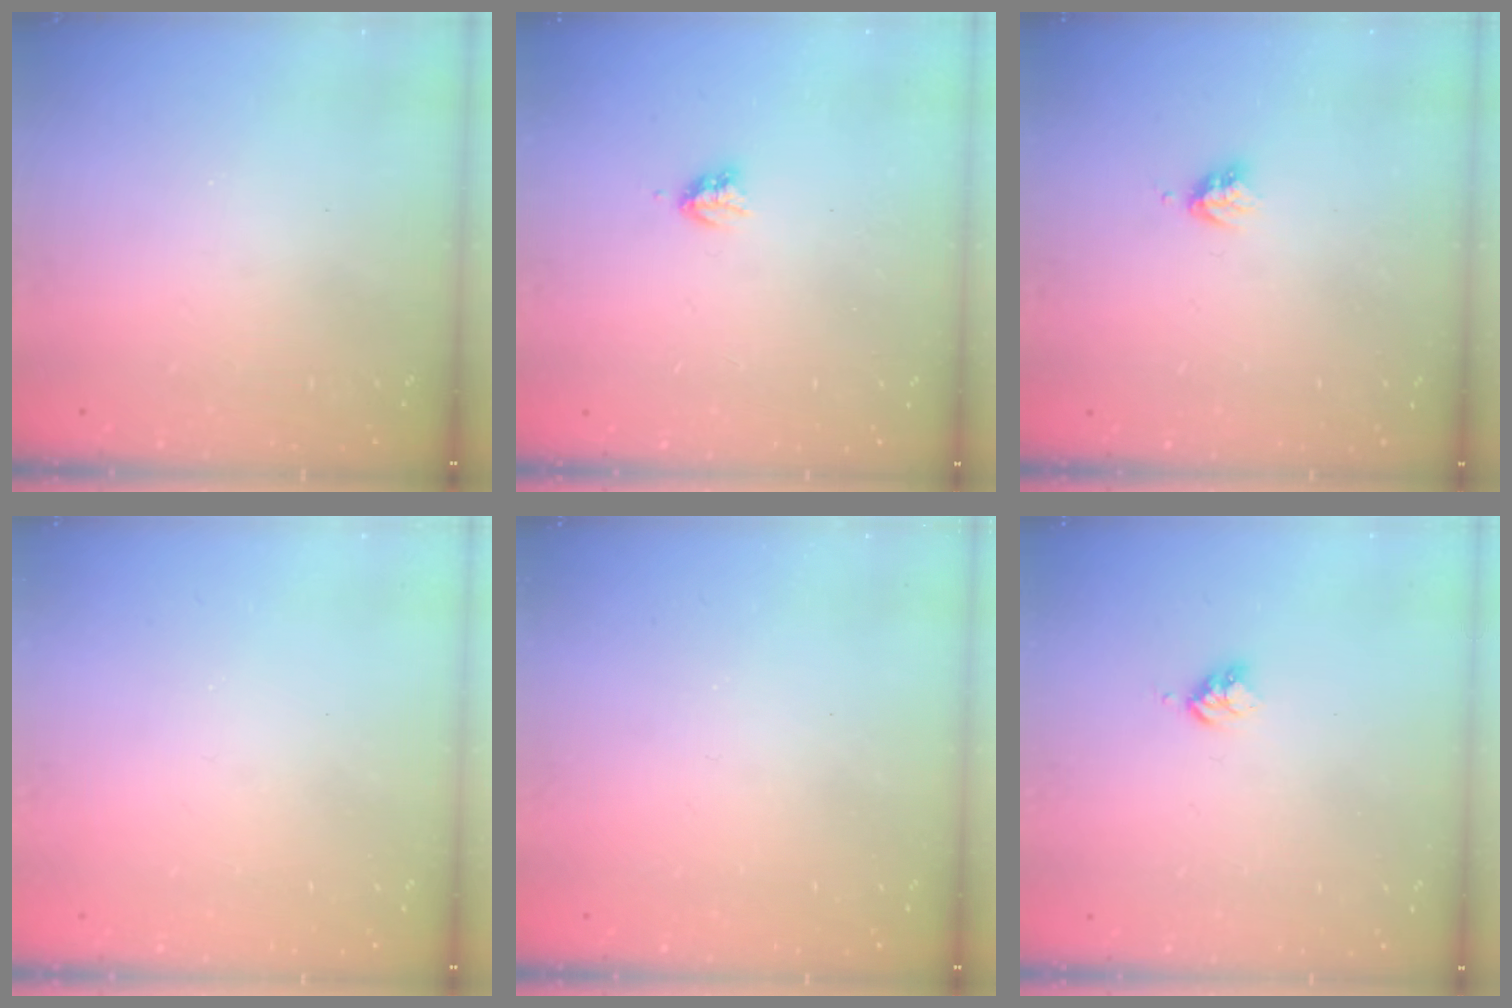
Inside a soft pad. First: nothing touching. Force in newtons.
{"total": 2.9, "press": 2.9, "slide": 0.5}
{"total": 3.2, "press": 3.2, "slide": 0.3}
{"total": 0.0}
{"total": 0.0}
{"total": 3.0, "press": 2.9, "slide": 0.4}